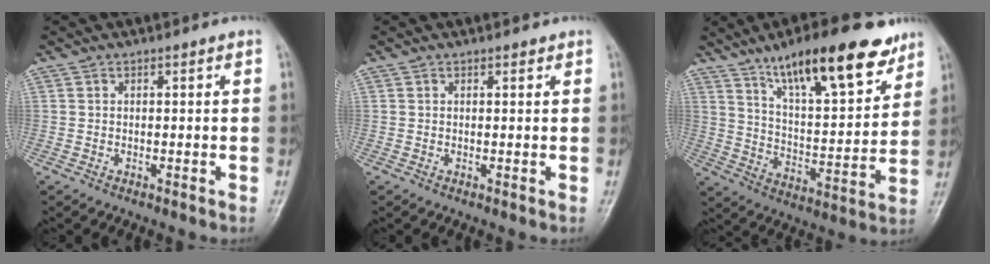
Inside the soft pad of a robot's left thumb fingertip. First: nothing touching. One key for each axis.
{"total": 0.8, "fx": 0.6, "fy": 0.4, "fz": 0.3, "tx": -0.001, "ty": -0.003, "tz": 0.004}
{"total": 19.8, "fx": 13.2, "fy": 6.0, "fz": 13.6, "tx": -0.177, "ty": -0.058, "tz": 0.216}